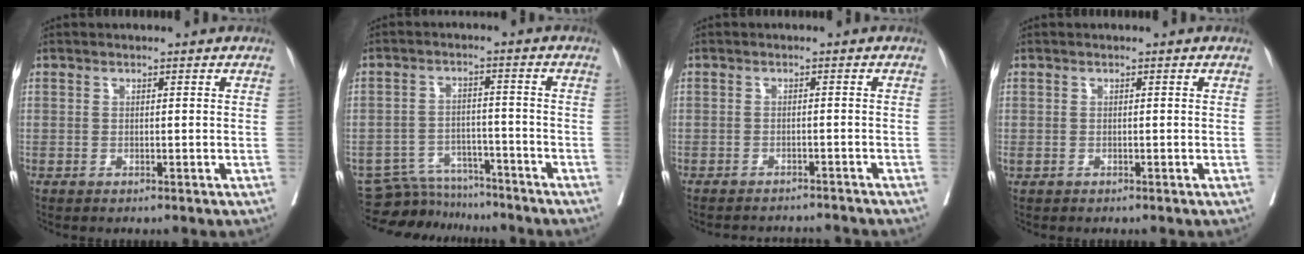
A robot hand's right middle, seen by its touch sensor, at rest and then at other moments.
{"total": 8.9, "force": [-8.5, 2.4, 0.2], "torque": [-0.002, 0.008, -0.138]}
{"total": 6.4, "force": [-6.4, 0.5, 0.7], "torque": [-0.005, 0.003, -0.080]}
{"total": 0.0}